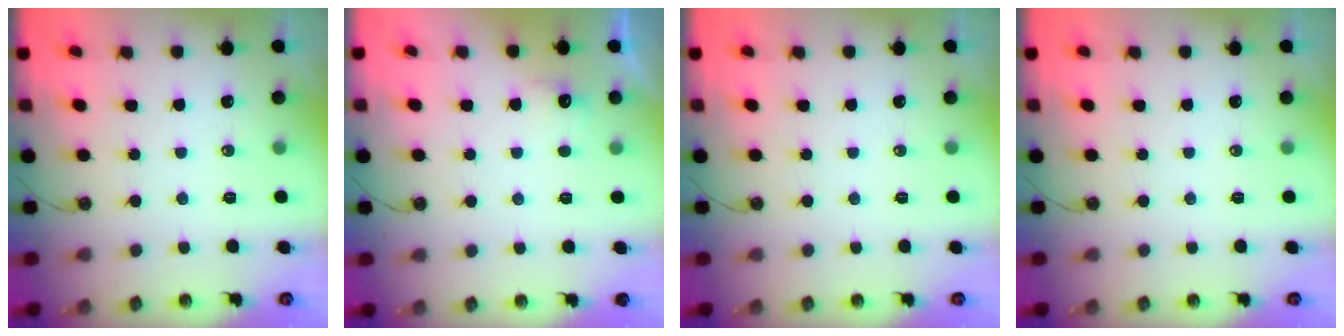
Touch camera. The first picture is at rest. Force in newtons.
{"total": 5.1, "press": 4.9, "slide": 1.2}
{"total": 0.0}
{"total": 0.0}